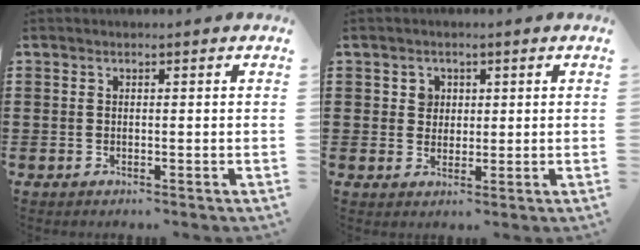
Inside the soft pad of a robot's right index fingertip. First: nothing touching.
{"total": 2.5, "force": [0.8, 2.3, 0.6], "torque": [-0.022, 0.011, 0.013]}